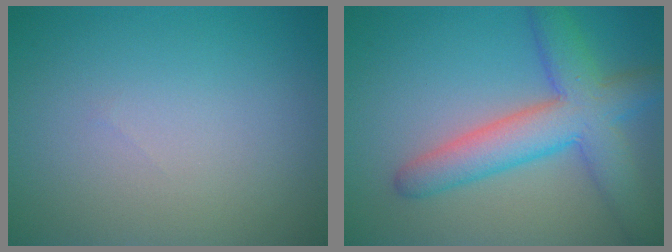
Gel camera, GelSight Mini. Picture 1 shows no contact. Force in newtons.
{"total": 6.9, "press": 6.9, "slide": 0.2}